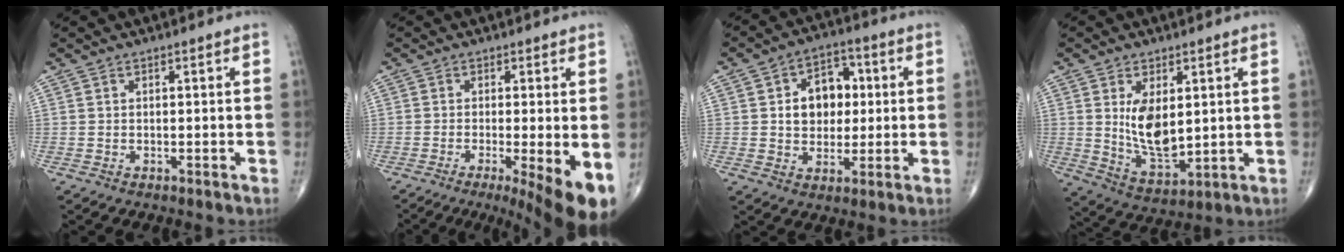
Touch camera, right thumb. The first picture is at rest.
{"total": 11.1, "force": [-4.3, 2.2, 10.0], "torque": [-0.130, -0.020, -0.064]}
{"total": 10.3, "force": [1.3, 7.8, 6.6], "torque": [-0.058, 0.012, 0.018]}
{"total": 10.1, "force": [1.9, 5.3, 8.4], "torque": [-0.128, -0.025, 0.050]}